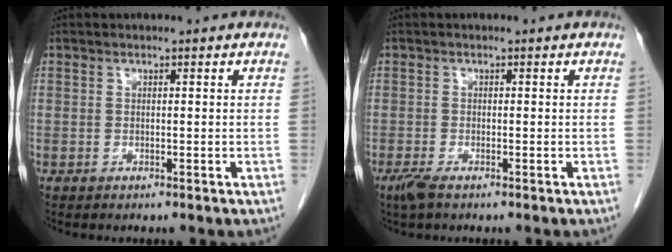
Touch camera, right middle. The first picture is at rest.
{"total": 2.0, "force": [-1.3, 0.4, 1.4], "torque": [-0.037, -0.007, -0.027]}